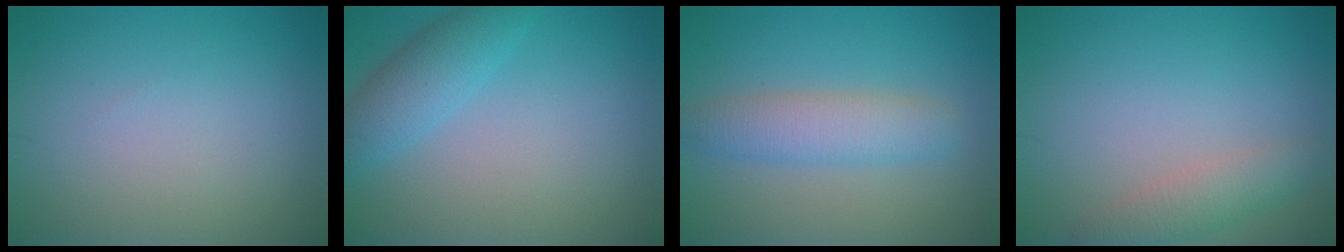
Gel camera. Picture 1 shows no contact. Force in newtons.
{"total": 3.3, "press": 3.3, "slide": 0.1}
{"total": 3.7, "press": 3.7, "slide": 0.1}
{"total": 2.4, "press": 2.4, "slide": 0.2}